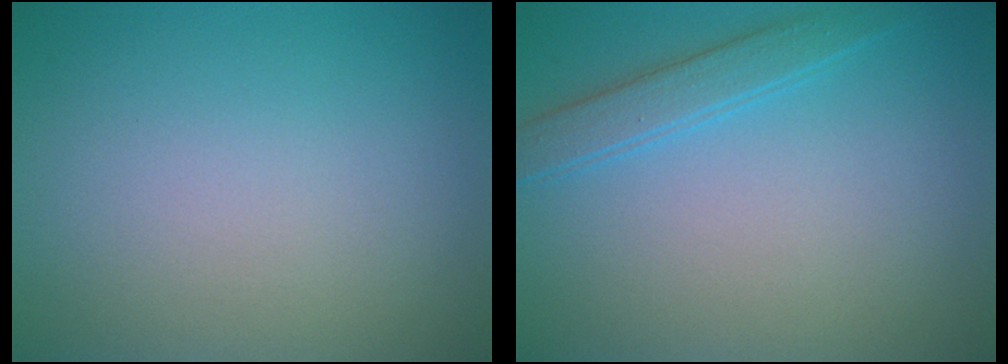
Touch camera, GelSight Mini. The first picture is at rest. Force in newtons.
{"total": 2.2, "press": 2.2, "slide": 0.2}